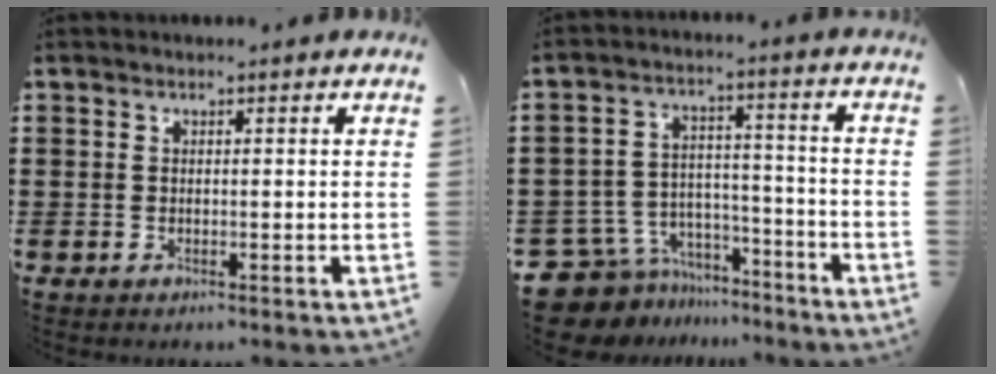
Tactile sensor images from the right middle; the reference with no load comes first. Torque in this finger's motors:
{"motor_torque": [2.11, 0.02, -0.09, -0.03]}